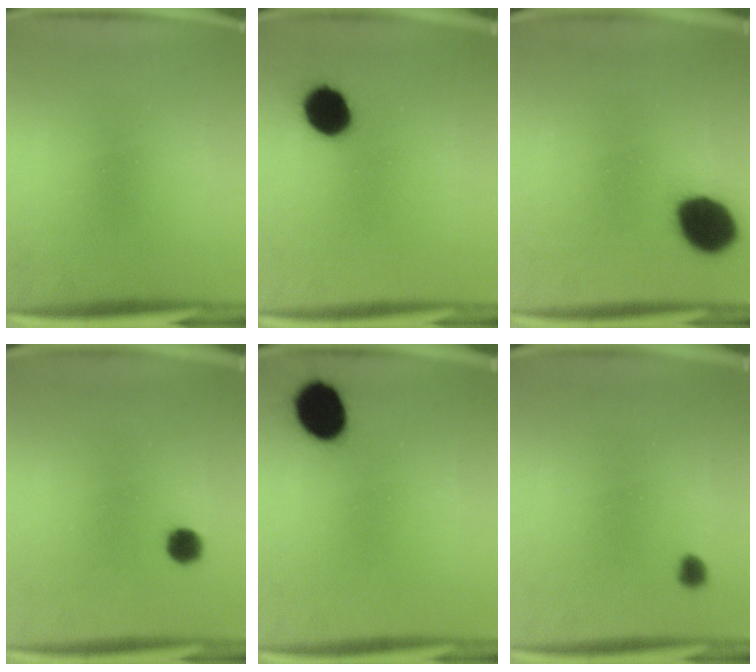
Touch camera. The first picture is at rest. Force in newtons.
{"total": 10.0}
{"total": 13.1}
{"total": 3.1}
{"total": 11.2}
{"total": 1.8}